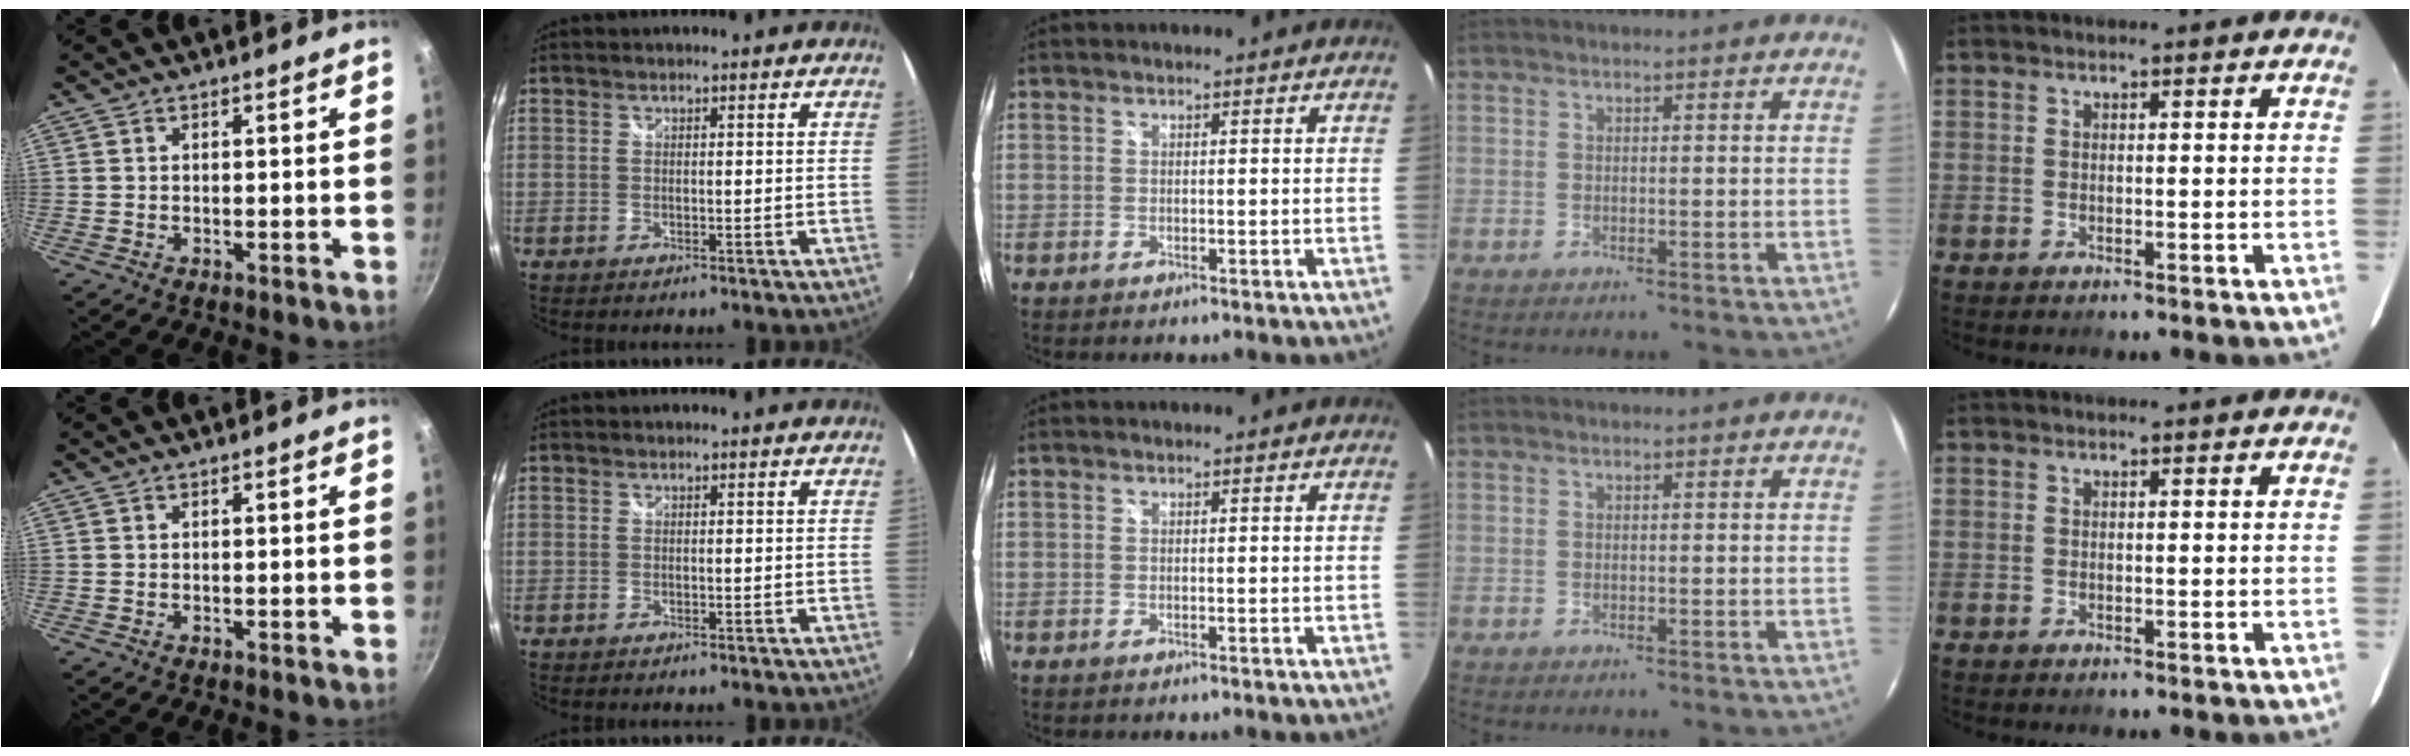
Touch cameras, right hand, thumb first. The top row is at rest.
{}